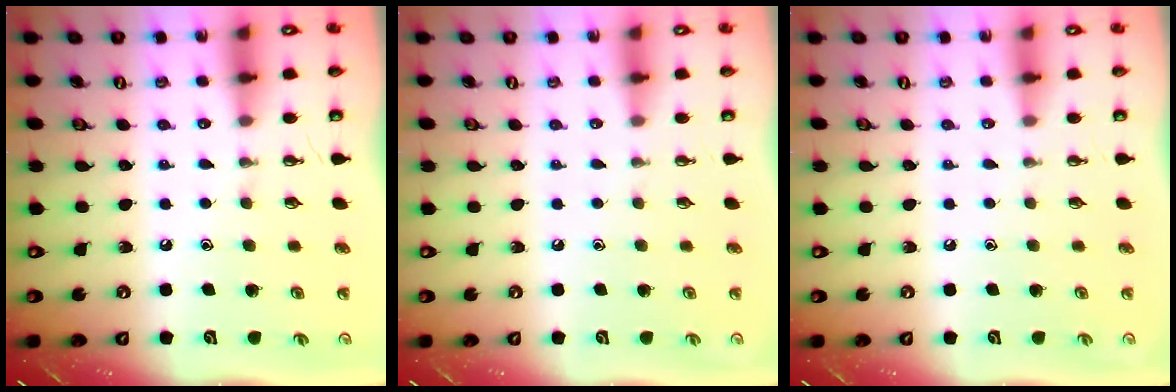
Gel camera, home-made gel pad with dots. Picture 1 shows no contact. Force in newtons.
{"total": 0.0}
{"total": 0.0}